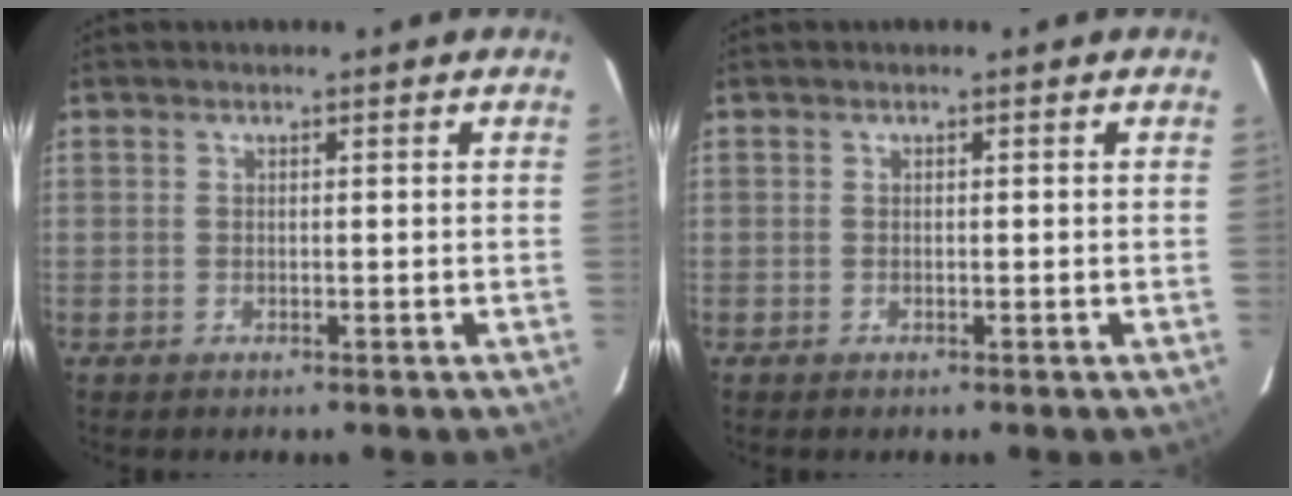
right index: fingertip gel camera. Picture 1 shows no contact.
{"total": 0.0}